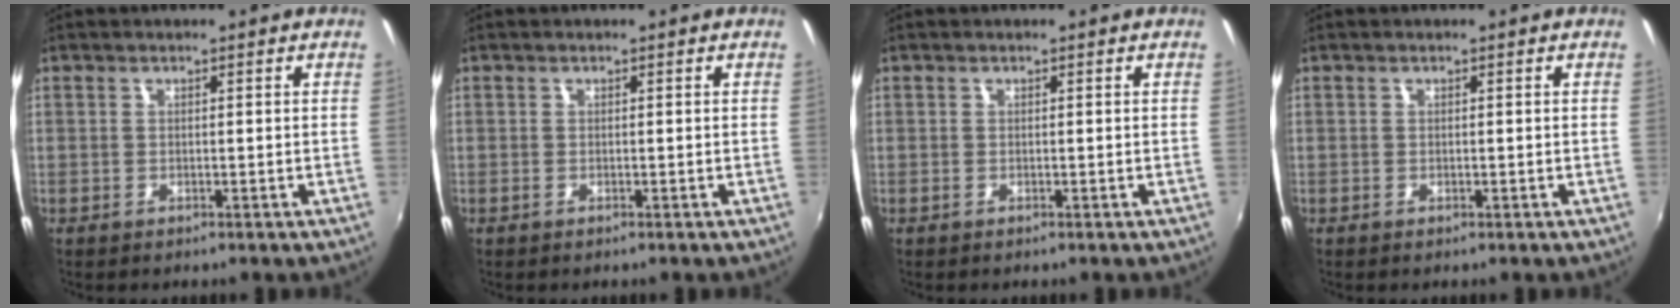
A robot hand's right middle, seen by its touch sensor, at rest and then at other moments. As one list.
[{"total": 0.0}, {"total": 0.0}, {"total": 0.0}]